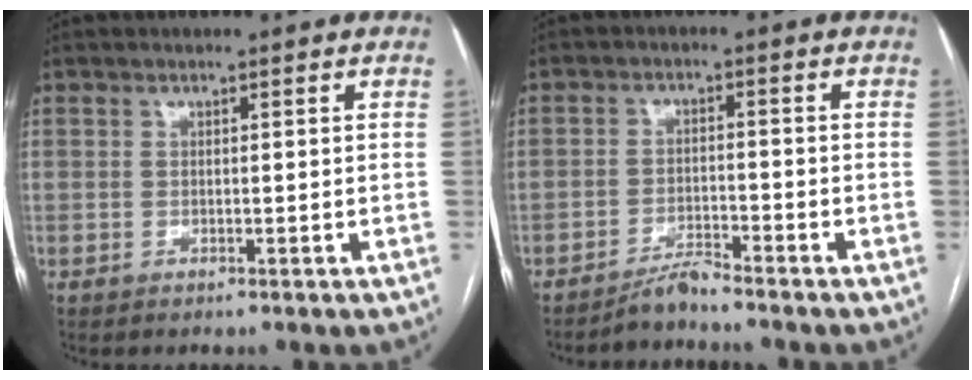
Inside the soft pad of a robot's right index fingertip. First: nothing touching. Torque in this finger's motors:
{"motor_torque": [-0.88, -0.64, -0.12, -0.06]}